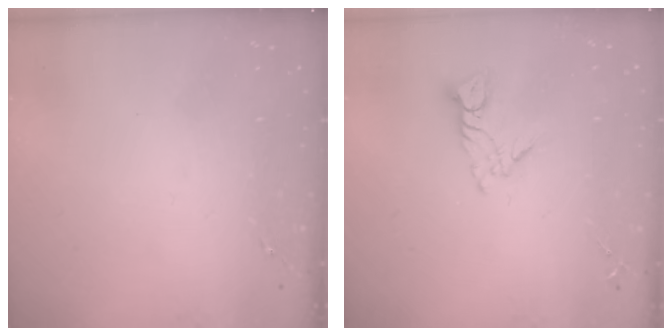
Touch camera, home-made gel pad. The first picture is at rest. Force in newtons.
{"total": 8.4, "press": 8.4, "slide": 0.9}